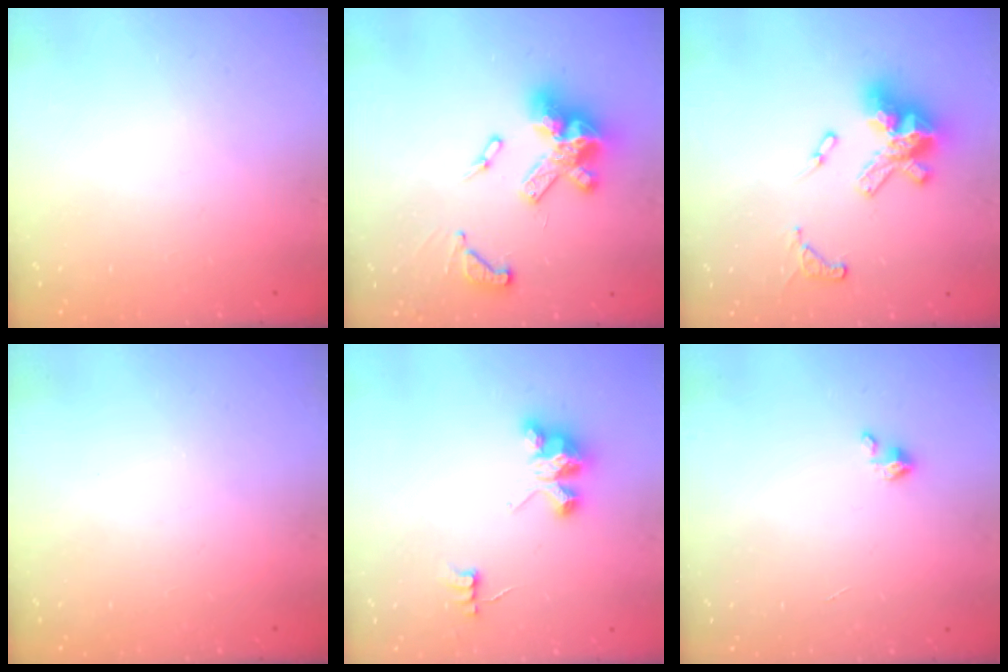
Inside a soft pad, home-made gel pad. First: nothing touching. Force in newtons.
{"total": 17.4, "press": 17.2, "slide": 2.4}
{"total": 15.9, "press": 15.9, "slide": 1.7}
{"total": 0.0}
{"total": 3.6, "press": 3.6, "slide": 0.0}
{"total": 2.0, "press": 1.9, "slide": 0.3}